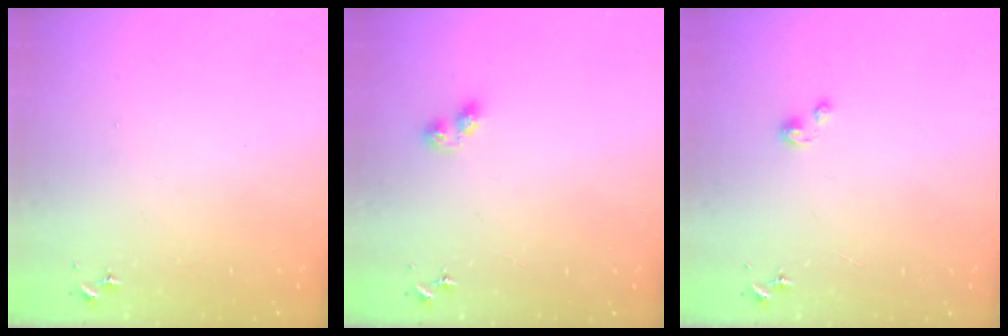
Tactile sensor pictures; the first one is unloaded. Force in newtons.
{"total": 5.7, "press": 5.7, "slide": 0.5}
{"total": 1.9, "press": 1.9, "slide": 0.2}